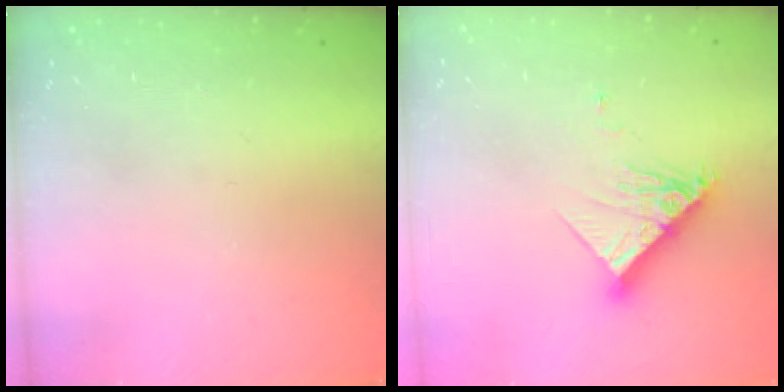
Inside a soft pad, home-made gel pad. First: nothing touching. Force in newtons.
{"total": 11.8, "press": 11.7, "slide": 1.0}